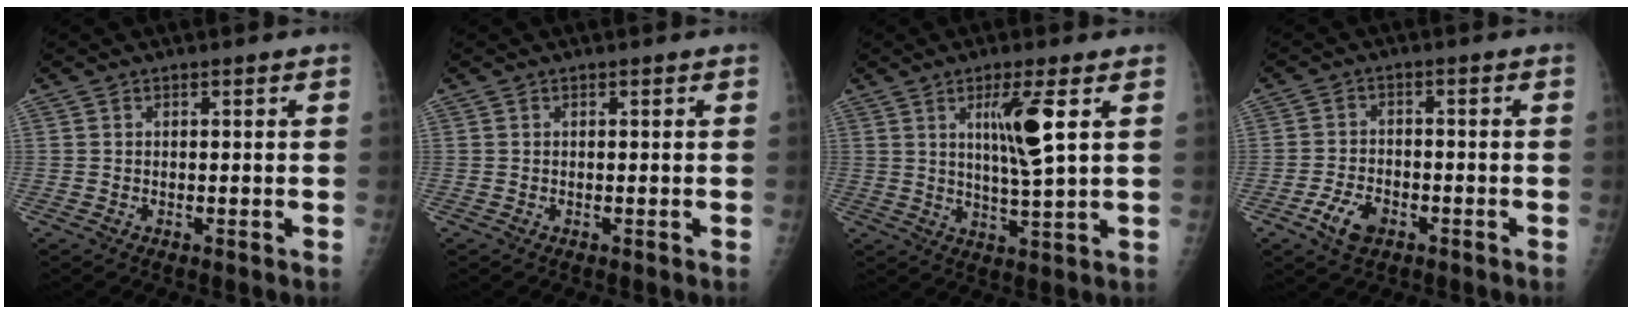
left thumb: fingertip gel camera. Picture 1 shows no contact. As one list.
[{"total": 0.0}, {"total": 8.9, "force": [3.0, 0.8, 8.4], "torque": [-0.152, -0.025, 0.057]}, {"total": 5.7, "force": [-3.2, 3.4, 3.3], "torque": [-0.057, 0.016, -0.056]}]